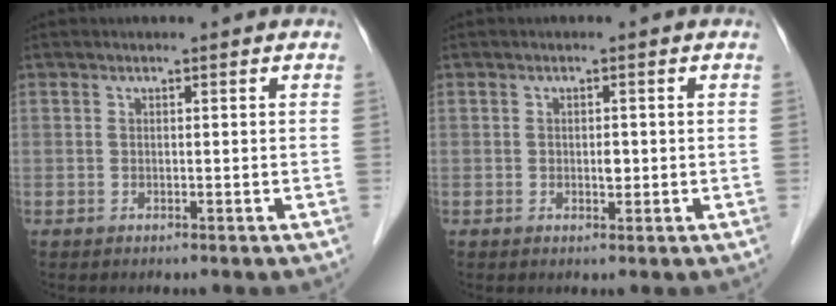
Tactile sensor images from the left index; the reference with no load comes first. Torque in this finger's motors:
{"motor_torque": [0.30, 0.02, 0.00, 0.02]}